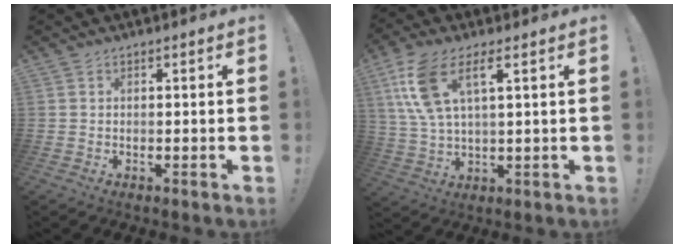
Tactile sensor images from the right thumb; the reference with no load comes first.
{"total": 12.5, "force": [5.2, 4.9, 10.3], "torque": [-0.206, -0.004, 0.096]}